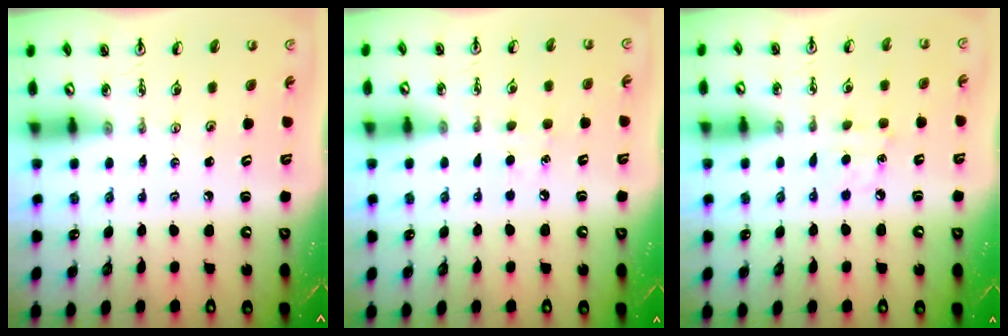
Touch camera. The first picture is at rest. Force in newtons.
{"total": 5.8, "press": 5.8, "slide": 0.7}
{"total": 6.4, "press": 6.3, "slide": 0.7}